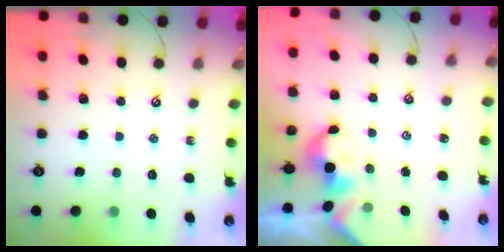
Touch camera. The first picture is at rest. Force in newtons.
{"total": 1.3, "press": 1.3, "slide": 0.2}